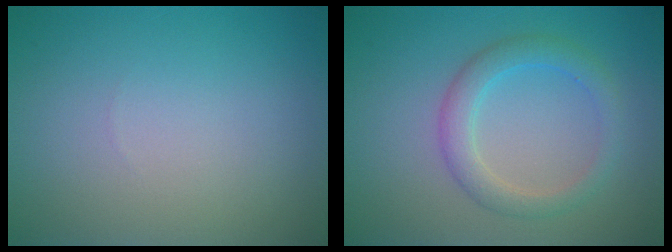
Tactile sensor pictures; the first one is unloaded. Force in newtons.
{"total": 2.9, "press": 2.9, "slide": 0.1}